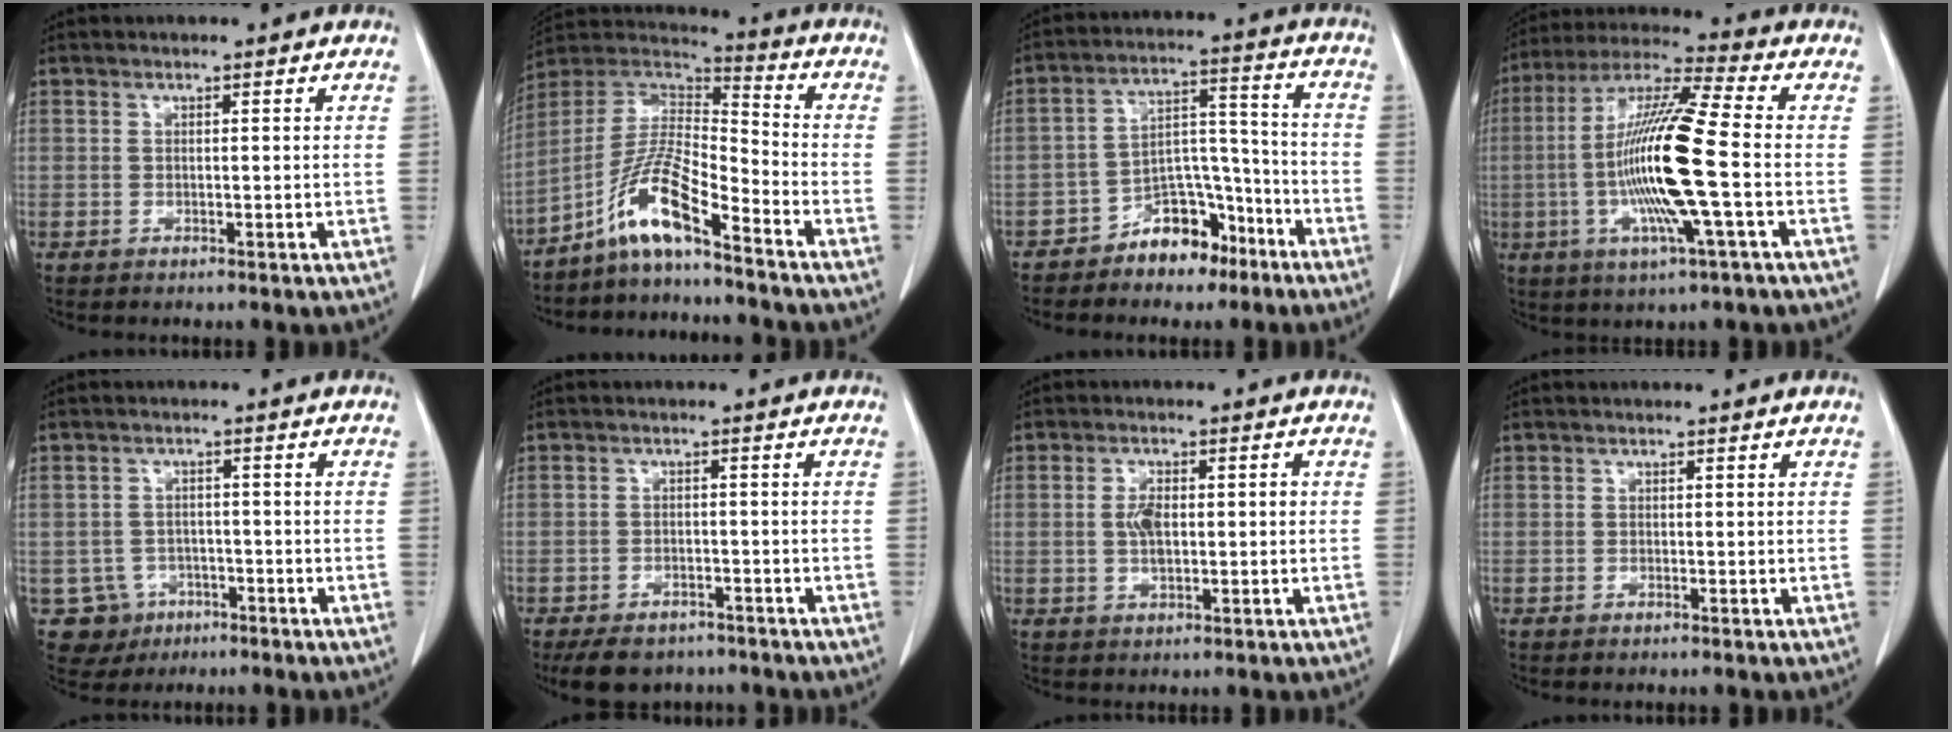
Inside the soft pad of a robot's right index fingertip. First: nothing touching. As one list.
[{"total": 10.9, "force": [-7.4, 1.1, 8.0], "torque": [-0.165, 0.013, -0.143]}, {"total": 9.2, "force": [-6.3, 5.1, 4.3], "torque": [-0.066, 0.033, -0.104]}, {"total": 16.7, "force": [-2.6, 0.2, 16.5], "torque": [-0.331, -0.005, -0.059]}, {"total": 5.4, "force": [-2.4, 4.8, 0.1], "torque": [0.000, 0.011, -0.031]}, {"total": 8.3, "force": [-6.7, 4.1, 2.8], "torque": [-0.037, -0.002, -0.095]}, {"total": 4.3, "force": [0.0, 1.7, 3.9], "torque": [-0.081, 0.009, 0.001]}, {"total": 0.0}]